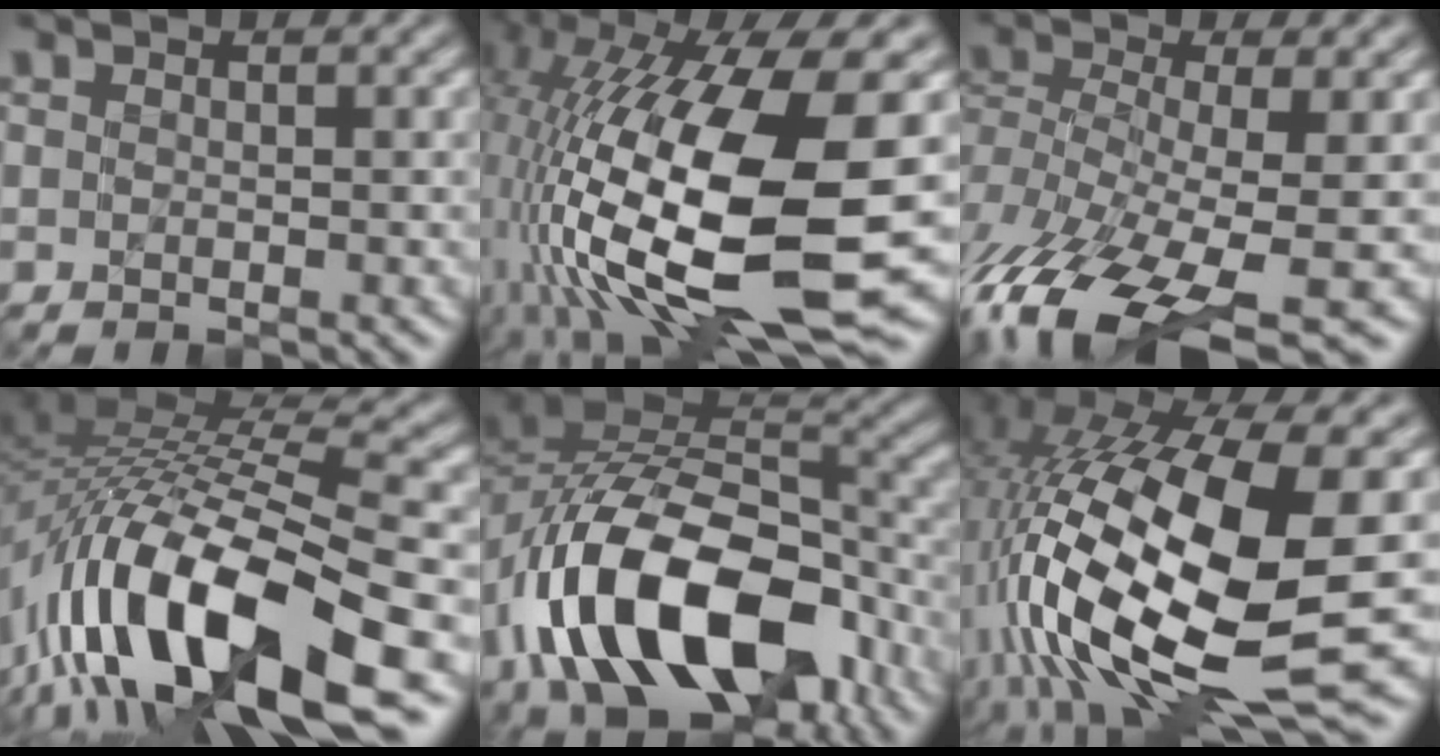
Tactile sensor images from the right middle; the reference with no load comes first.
{"total": 17.4, "force": [-3.2, 7.1, 15.6], "torque": [-0.314, 0.004, -0.055]}
{"total": 13.0, "force": [-6.8, 4.7, 9.9], "torque": [-0.221, -0.027, -0.104]}
{"total": 16.3, "force": [-6.5, 6.0, 13.7], "torque": [-0.260, 0.009, -0.114]}
{"total": 15.9, "force": [-7.1, 9.1, 10.9], "torque": [-0.182, 0.001, -0.122]}
{"total": 17.7, "force": [-2.5, 7.9, 15.7], "torque": [-0.324, -0.029, -0.041]}